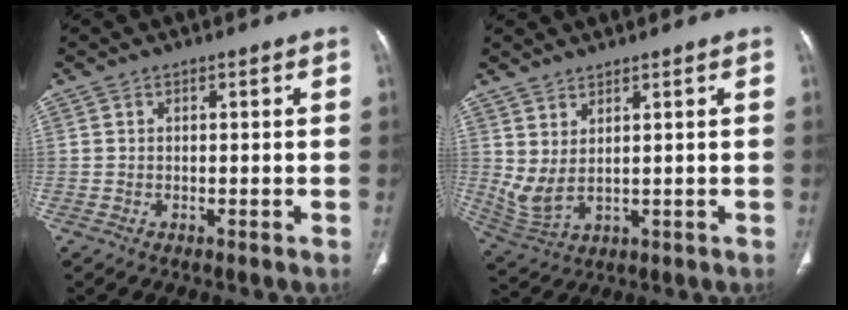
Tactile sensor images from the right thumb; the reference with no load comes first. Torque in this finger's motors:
{"motor_torque": [1.60, 3.33, -0.02, -0.01, 0.18]}